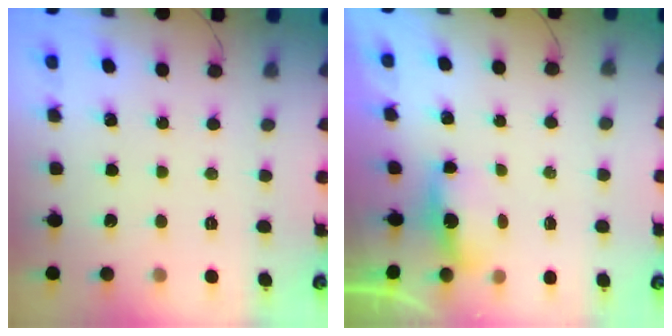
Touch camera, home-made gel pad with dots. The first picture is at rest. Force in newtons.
{"total": 3.8, "press": 3.7, "slide": 0.8}